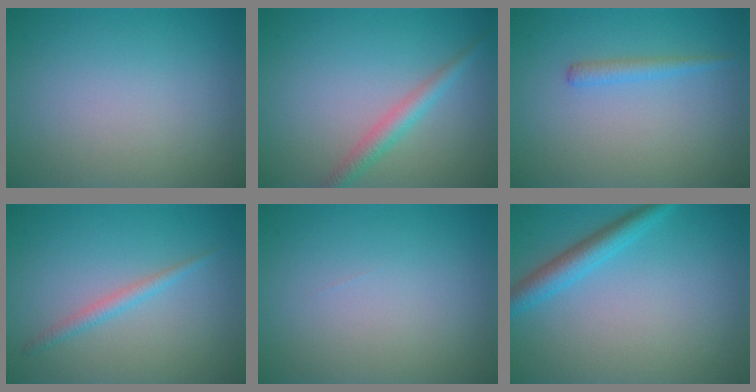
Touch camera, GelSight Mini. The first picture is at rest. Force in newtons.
{"total": 2.2, "press": 2.2, "slide": 0.1}
{"total": 1.3, "press": 1.3, "slide": 0.1}
{"total": 1.5, "press": 1.4, "slide": 0.1}
{"total": 0.0}
{"total": 3.1, "press": 3.1, "slide": 0.1}